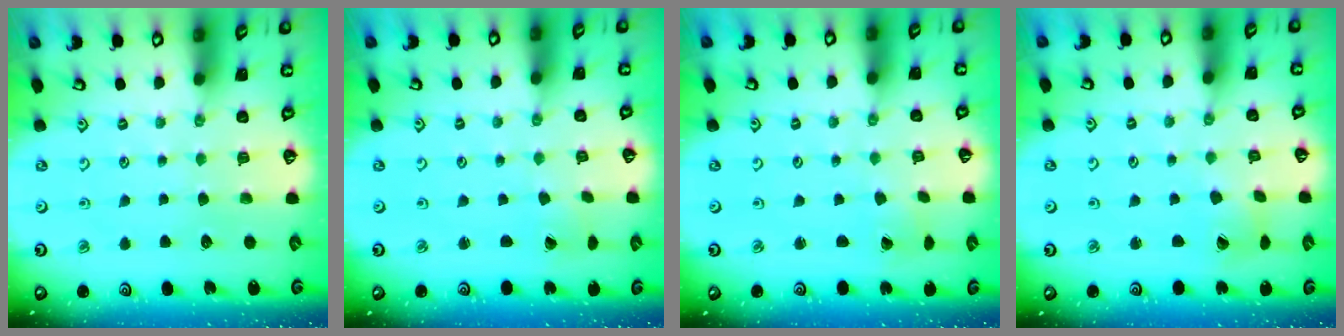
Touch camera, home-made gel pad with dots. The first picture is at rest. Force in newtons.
{"total": 0.0}
{"total": 0.8, "press": 0.8, "slide": 0.0}
{"total": 2.7, "press": 2.7, "slide": 0.4}